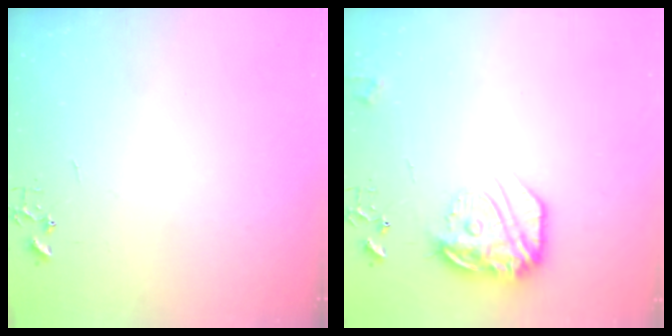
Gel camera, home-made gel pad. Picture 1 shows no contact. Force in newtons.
{"total": 17.4, "press": 17.3, "slide": 1.2}